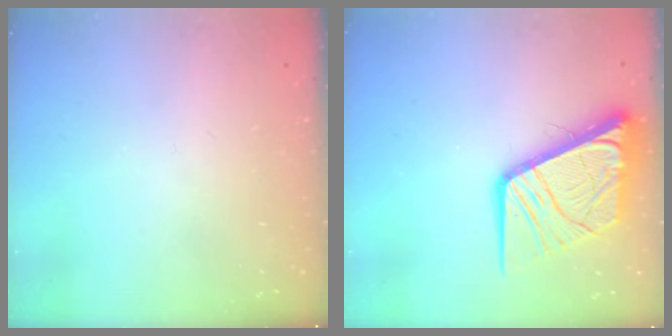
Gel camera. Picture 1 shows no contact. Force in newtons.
{"total": 16.5, "press": 16.4, "slide": 2.0}